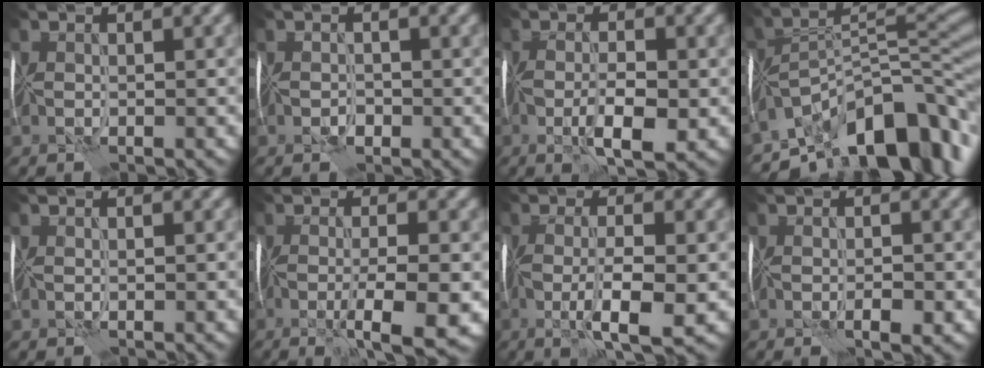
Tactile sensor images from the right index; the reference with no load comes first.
{"total": 0.7, "force": [-0.5, 0.3, 0.3], "torque": [-0.008, 0.005, -0.014]}
{"total": 4.2, "force": [-1.3, 1.2, 3.8], "torque": [-0.071, -0.001, -0.026]}
{"total": 12.7, "force": [-9.1, 4.6, 7.7], "torque": [-0.112, 0.020, -0.155]}
{"total": 0.0}
{"total": 6.4, "force": [-2.4, 0.9, 5.9], "torque": [-0.092, -0.008, -0.040]}
{"total": 5.3, "force": [-1.5, 0.9, 5.0], "torque": [-0.094, 0.000, -0.031]}
{"total": 1.3, "force": [-0.4, 0.1, 1.3], "torque": [-0.025, -0.001, -0.008]}